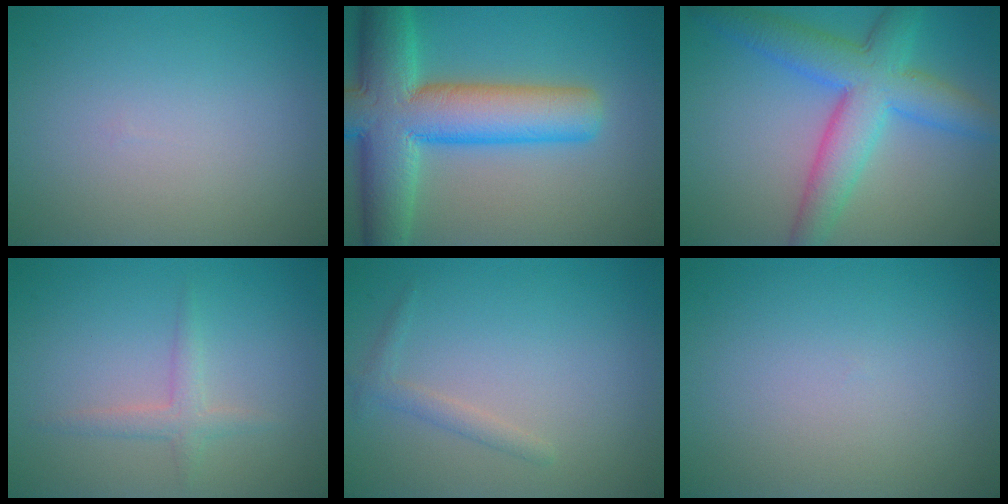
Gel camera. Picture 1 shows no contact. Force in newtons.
{"total": 11.6, "press": 11.6, "slide": 0.6}
{"total": 7.4, "press": 7.4, "slide": 0.3}
{"total": 1.7, "press": 1.7, "slide": 0.1}
{"total": 1.3, "press": 1.3, "slide": 0.0}
{"total": 0.0}